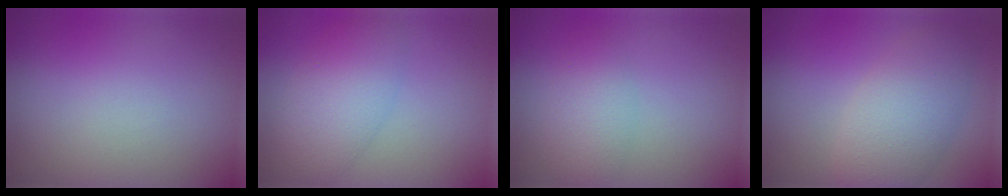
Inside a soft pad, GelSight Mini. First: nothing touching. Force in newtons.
{"total": 4.5, "press": 4.5, "slide": 0.1}
{"total": 2.6, "press": 2.6, "slide": 0.2}
{"total": 5.3, "press": 5.3, "slide": 0.3}